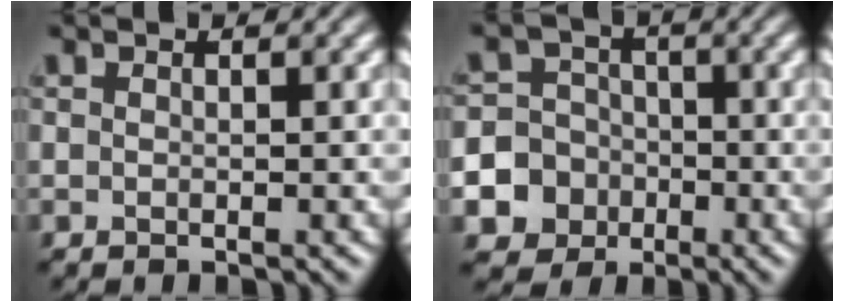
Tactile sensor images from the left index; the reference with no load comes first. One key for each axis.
{"total": 10.4, "fx": -4.8, "fy": 9.2, "fz": 1.1, "tx": -0.044, "ty": -0.031, "tz": -0.094}